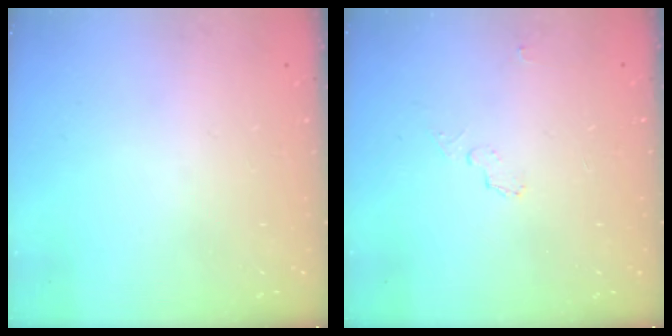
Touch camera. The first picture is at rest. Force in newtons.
{"total": 11.7, "press": 5.0, "slide": 10.5}